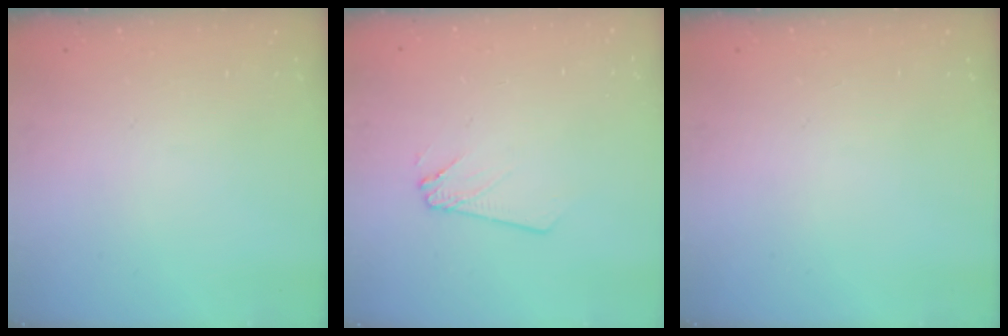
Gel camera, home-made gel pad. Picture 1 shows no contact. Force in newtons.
{"total": 2.4, "press": 2.4, "slide": 0.2}
{"total": 0.0}